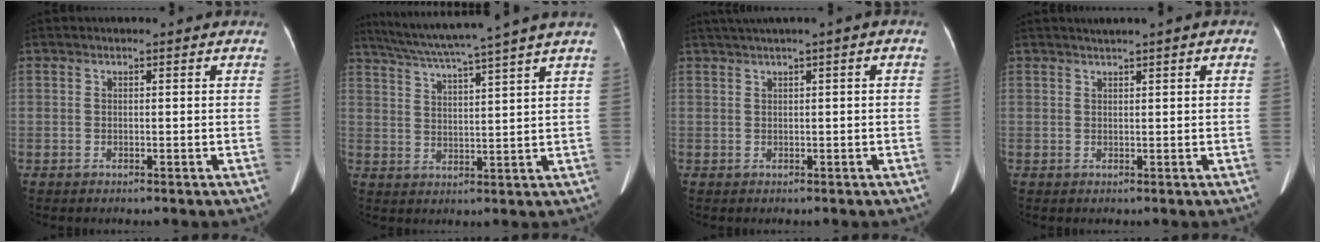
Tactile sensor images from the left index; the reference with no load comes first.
{"total": 13.0, "force": [10.9, -2.3, 6.7], "torque": [-0.118, 0.003, 0.163]}
{"total": 2.2, "force": [1.0, 0.1, 2.0], "torque": [-0.039, 0.020, 0.022]}
{"total": 2.0, "force": [1.3, 0.0, 1.6], "torque": [-0.031, 0.013, 0.023]}